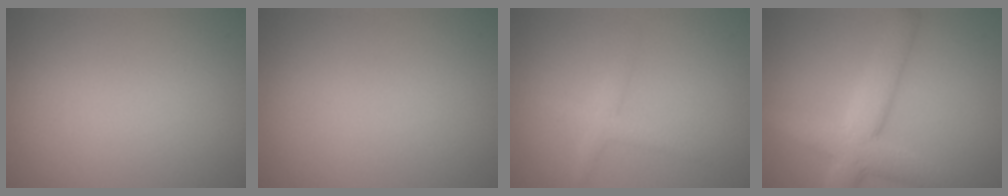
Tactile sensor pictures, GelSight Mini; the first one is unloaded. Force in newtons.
{"total": 0.0}
{"total": 1.6, "press": 1.6, "slide": 0.1}
{"total": 6.1, "press": 6.1, "slide": 0.5}